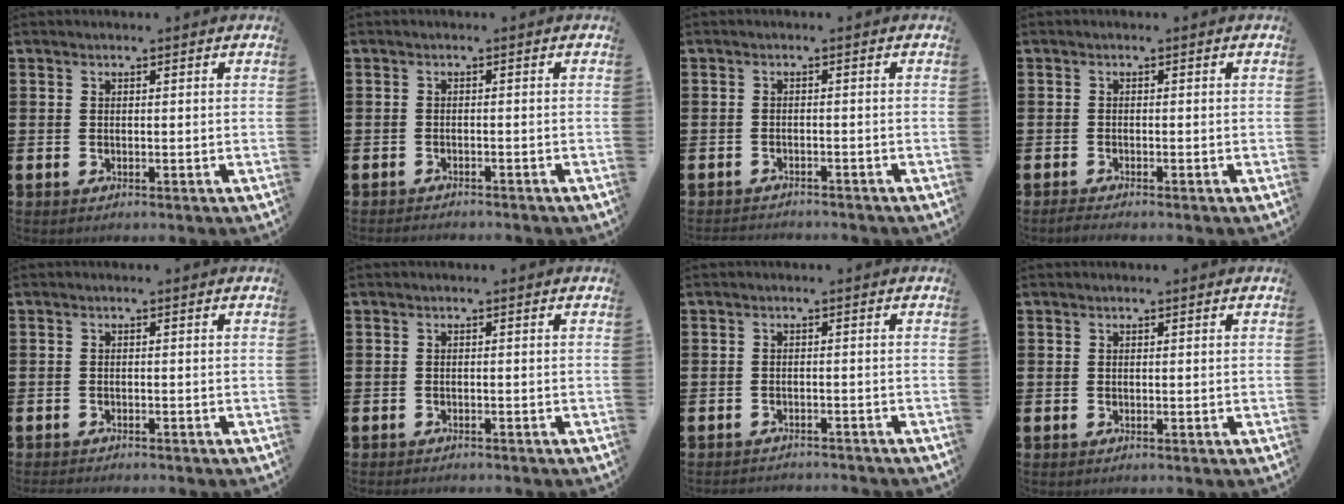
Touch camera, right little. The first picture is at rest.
{"total": 0.9, "force": [-0.9, 0.0, 0.0], "torque": [-0.002, 0.000, -0.018]}
{"total": 1.3, "force": [-1.3, 0.0, -0.1], "torque": [-0.002, 0.003, -0.027]}
{"total": 0.9, "force": [-0.7, 0.0, 0.5], "torque": [-0.009, -0.001, -0.014]}
{"total": 0.7, "force": [-0.7, 0.0, 0.0], "torque": [-0.001, -0.001, -0.016]}
{"total": 0.5, "force": [-0.5, 0.0, -0.1], "torque": [-0.001, -0.002, -0.011]}
{"total": 1.3, "force": [-1.3, -0.1, -0.1], "torque": [-0.002, 0.003, -0.027]}
{"total": 0.0}